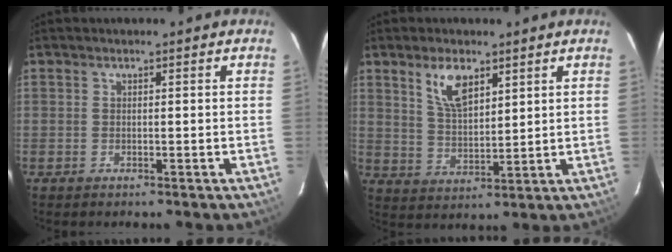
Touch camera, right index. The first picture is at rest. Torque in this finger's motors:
{"motor_torque": [0.21, 0.10, 0.17, 0.07]}